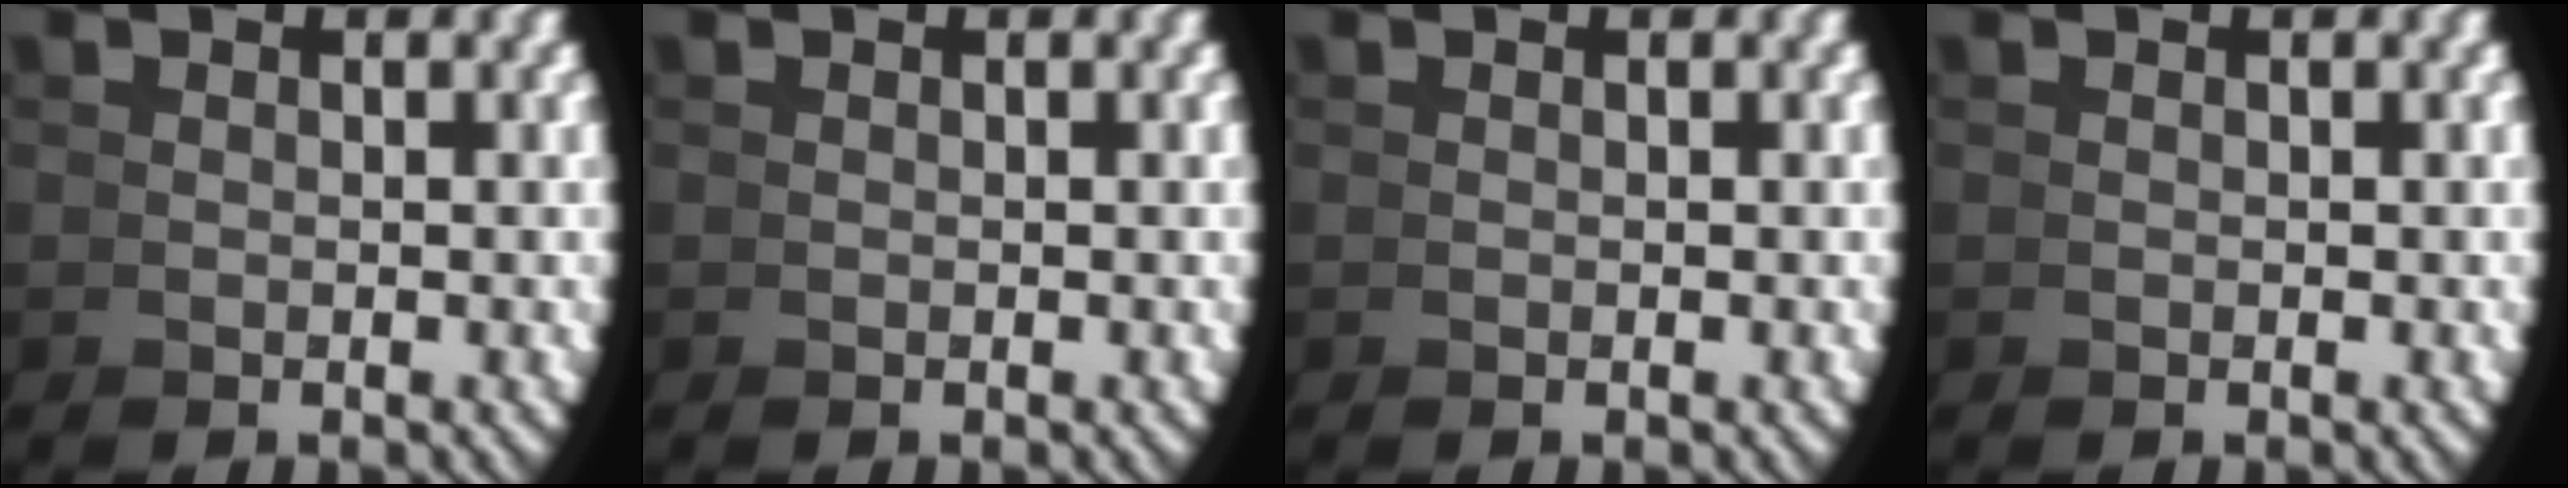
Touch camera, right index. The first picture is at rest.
{"total": 0.0}
{"total": 0.0}
{"total": 0.0}